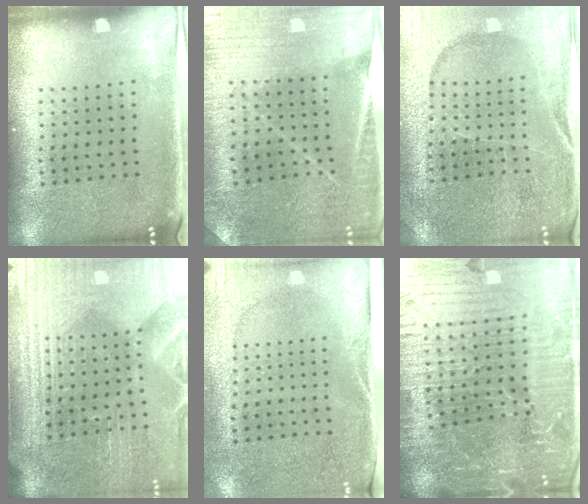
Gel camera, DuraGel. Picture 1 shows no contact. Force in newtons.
{"total": 1.4, "press": 1.4, "slide": 0.2}
{"total": 3.1, "press": 3.1, "slide": 0.4}
{"total": 4.7, "press": 4.2, "slide": 2.1}
{"total": 2.7, "press": 2.1, "slide": 1.6}
{"total": 7.1, "press": 6.2, "slide": 3.6}